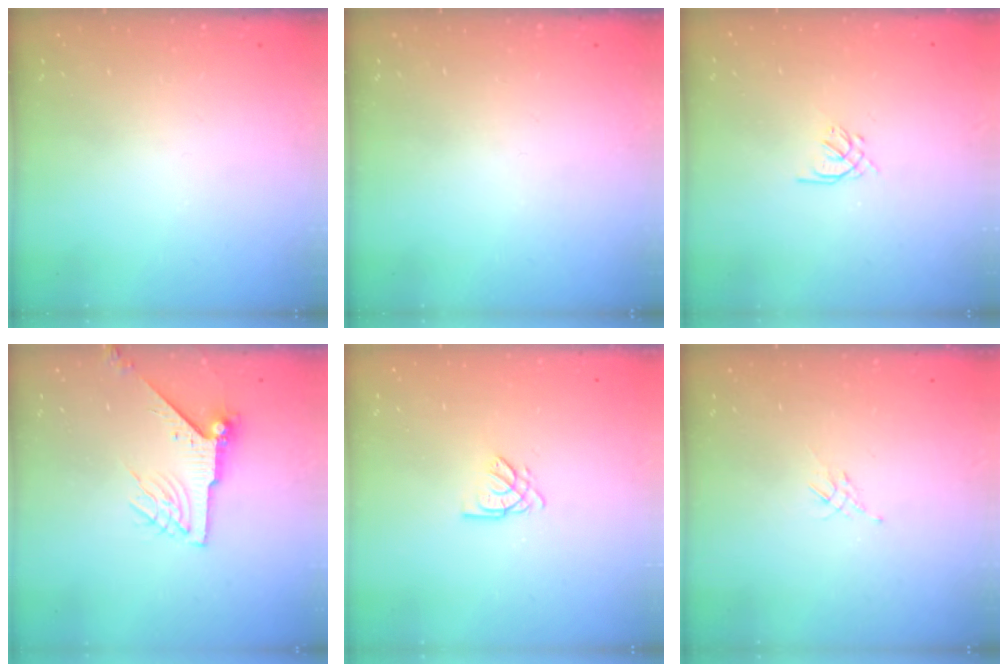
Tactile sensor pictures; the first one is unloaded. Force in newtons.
{"total": 0.0}
{"total": 1.4, "press": 1.3, "slide": 0.5}
{"total": 8.1, "press": 8.1, "slide": 0.5}
{"total": 2.6, "press": 2.6, "slide": 0.1}
{"total": 2.1, "press": 2.0, "slide": 0.5}